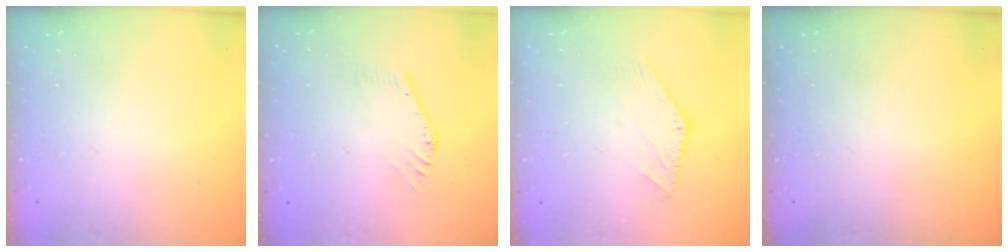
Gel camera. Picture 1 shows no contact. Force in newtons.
{"total": 1.3, "press": 1.2, "slide": 0.3}
{"total": 0.0}
{"total": 0.0}